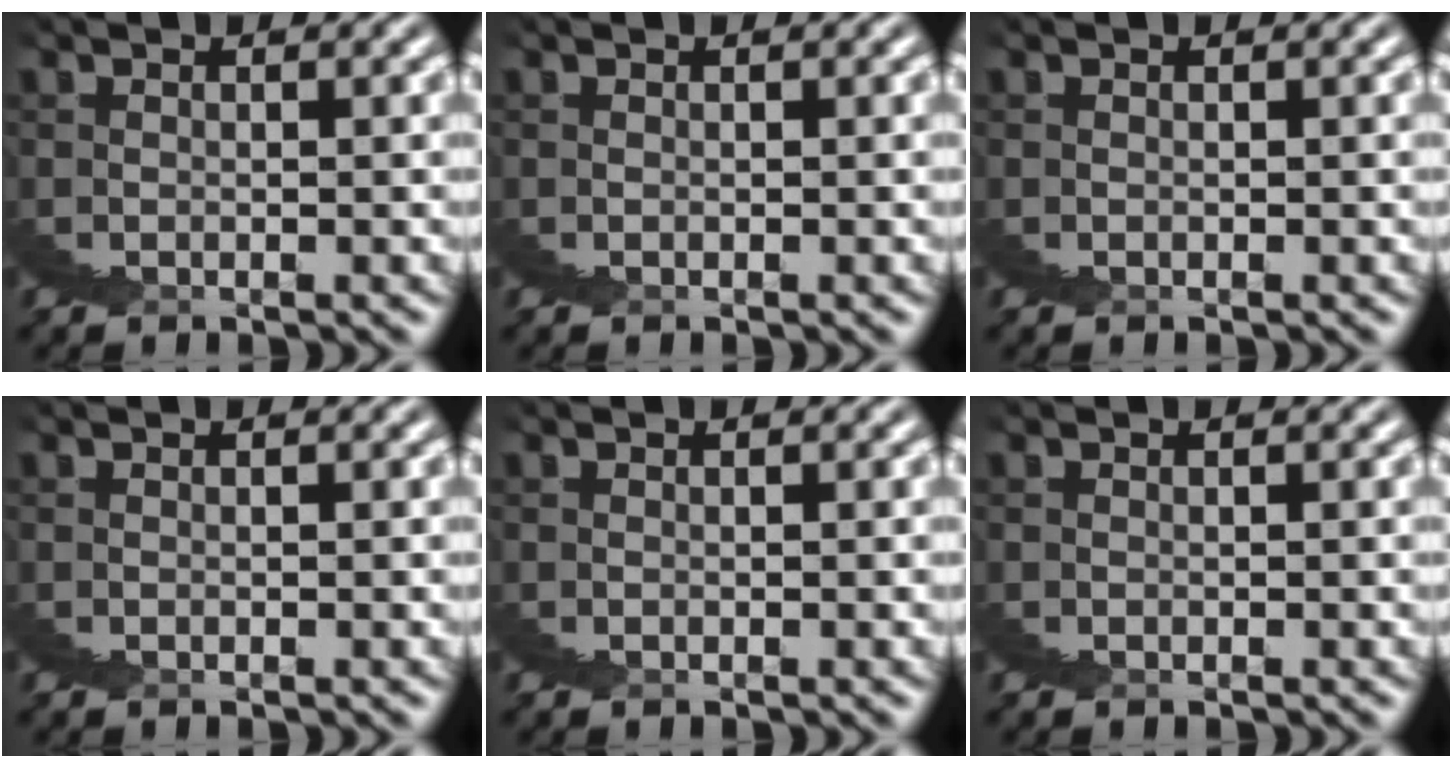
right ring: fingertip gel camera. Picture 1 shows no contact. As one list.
[{"total": 0.0}, {"total": 0.0}, {"total": 0.0}, {"total": 0.0}, {"total": 0.0}]